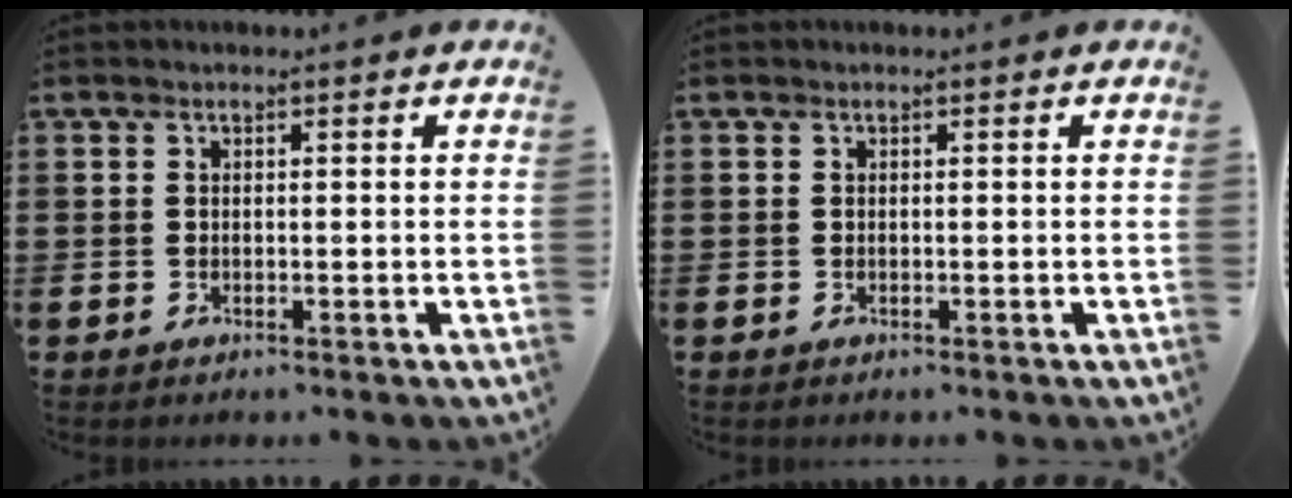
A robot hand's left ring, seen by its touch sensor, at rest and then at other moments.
{"total": 0.0}